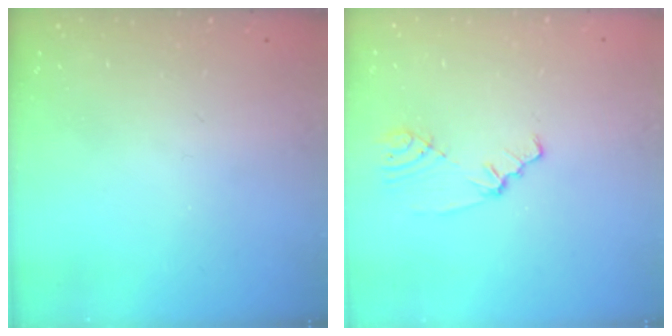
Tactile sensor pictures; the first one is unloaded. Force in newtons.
{"total": 1.9, "press": 1.9, "slide": 0.2}